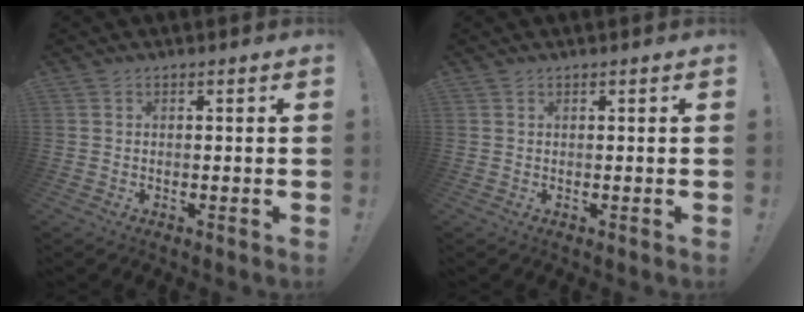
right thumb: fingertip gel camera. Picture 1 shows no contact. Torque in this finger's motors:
{"motor_torque": [-0.01, 0.00, 0.00, 0.00, 0.00]}